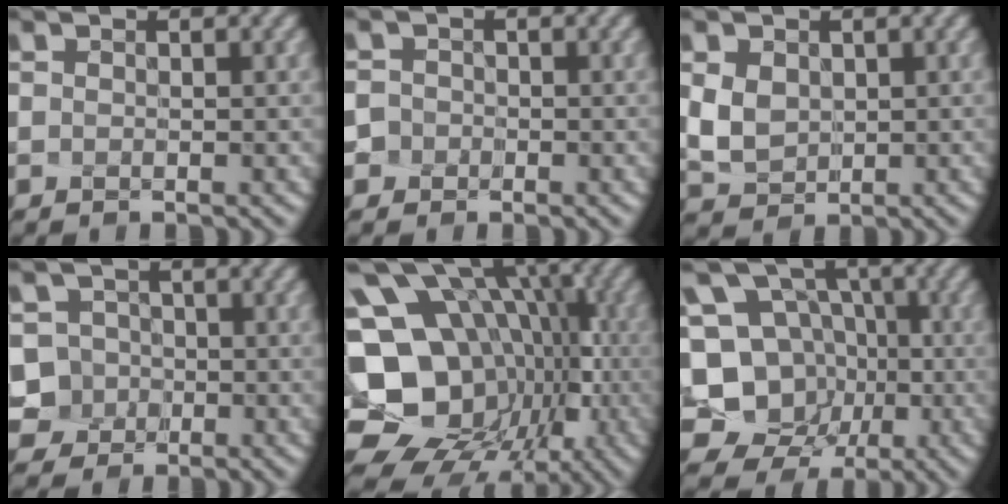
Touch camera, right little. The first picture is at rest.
{"total": 1.9, "force": [-1.0, 1.3, -0.9], "torque": [0.026, 0.005, -0.030]}
{"total": 3.9, "force": [0.6, 3.3, 1.9], "torque": [-0.064, 0.014, 0.008]}
{"total": 4.1, "force": [-1.8, 3.7, -0.3], "torque": [0.012, 0.015, -0.051]}
{"total": 15.4, "force": [-1.8, 12.7, 8.5], "torque": [-0.142, -0.009, -0.013]}
{"total": 9.1, "force": [-1.7, 8.5, 2.9], "torque": [-0.082, -0.016, -0.041]}